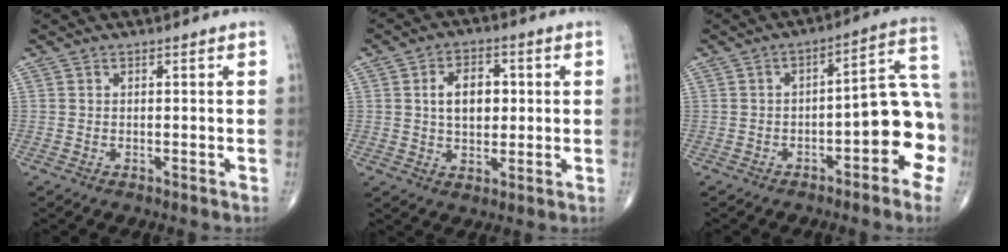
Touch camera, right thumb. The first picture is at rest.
{"total": 8.1, "force": [1.2, 5.2, 6.1], "torque": [-0.075, 0.005, 0.019]}
{"total": 12.5, "force": [-4.2, 4.0, 11.1], "torque": [-0.110, 0.054, -0.060]}